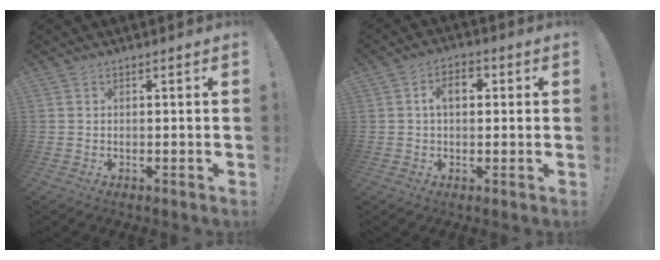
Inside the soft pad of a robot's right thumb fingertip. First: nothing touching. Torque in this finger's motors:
{"motor_torque": [0.41, 1.21, 0.03, -0.03, 0.00]}